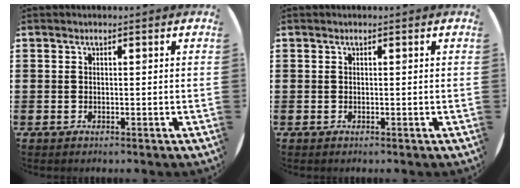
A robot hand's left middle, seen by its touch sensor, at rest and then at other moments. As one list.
[{"total": 0.0}]